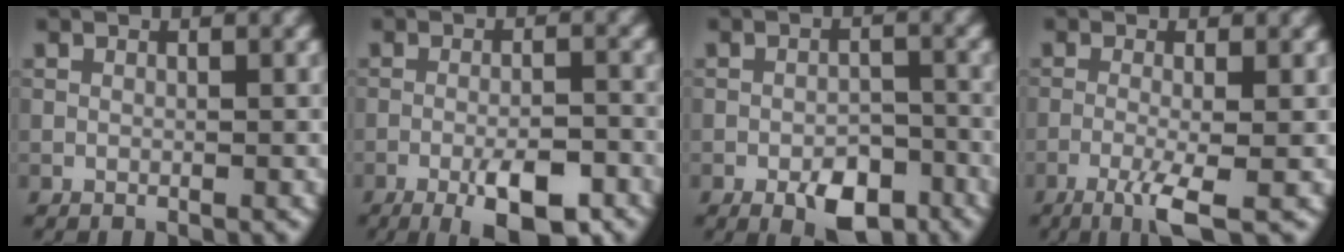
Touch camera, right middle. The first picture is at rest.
{"total": 6.0, "force": [-3.2, 1.5, 4.8], "torque": [-0.081, 0.002, -0.049]}
{"total": 4.9, "force": [-2.9, 2.3, 3.2], "torque": [-0.044, -0.001, -0.043]}
{"total": 3.7, "force": [-1.7, 0.6, 3.3], "torque": [-0.061, 0.001, -0.040]}